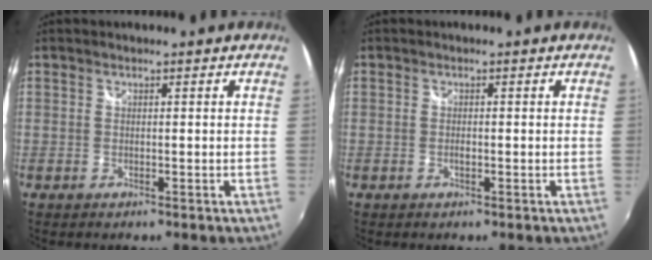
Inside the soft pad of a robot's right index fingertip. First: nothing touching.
{"total": 0.9, "force": [-0.4, 0.4, 0.7], "torque": [-0.013, 0.000, -0.007]}